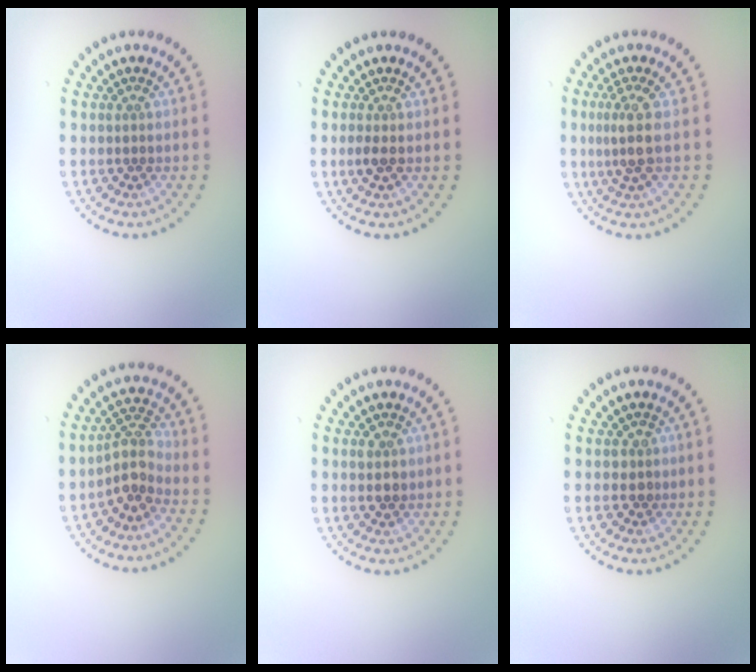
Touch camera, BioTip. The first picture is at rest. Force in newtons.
{"total": 1.1, "press": 1.0, "slide": 0.2}
{"total": 2.6, "press": 2.1, "slide": 1.7}
{"total": 3.0, "press": 2.4, "slide": 1.9}
{"total": 1.7, "press": 1.5, "slide": 0.7}
{"total": 1.3, "press": 1.2, "slide": 0.6}